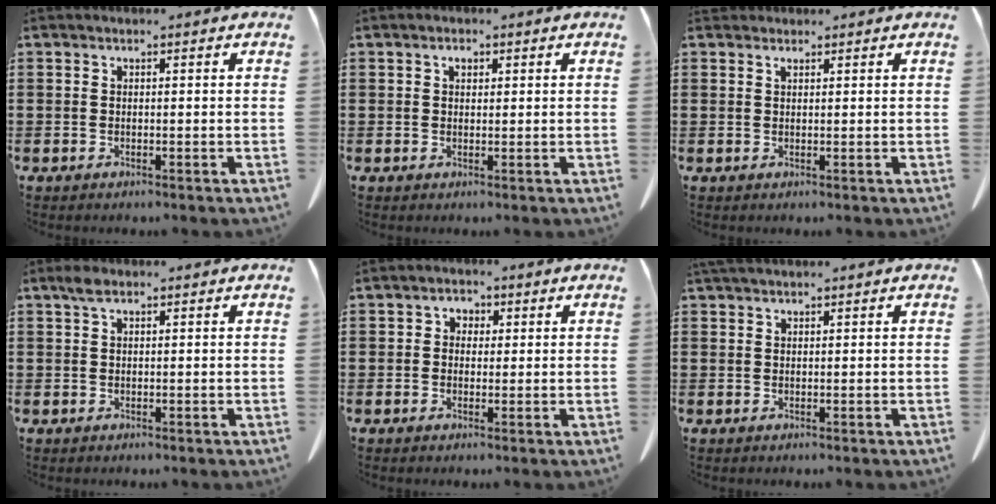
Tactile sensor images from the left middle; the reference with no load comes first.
{"total": 1.3, "force": [0.7, 0.7, 0.9], "torque": [-0.014, 0.001, 0.011]}
{"total": 0.9, "force": [0.8, 0.2, 0.3], "torque": [-0.009, -0.001, 0.018]}
{"total": 1.7, "force": [0.9, 0.7, 1.2], "torque": [-0.030, 0.003, 0.017]}
{"total": 1.7, "force": [0.2, 1.6, 0.6], "torque": [-0.019, 0.007, 0.002]}
{"total": 1.5, "force": [1.3, 0.1, 0.6], "torque": [-0.016, -0.003, 0.027]}